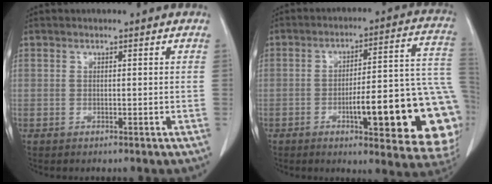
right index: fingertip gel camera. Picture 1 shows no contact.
{"total": 22.9, "force": [-5.5, 4.6, 21.7], "torque": [-0.189, 0.025, -0.059]}